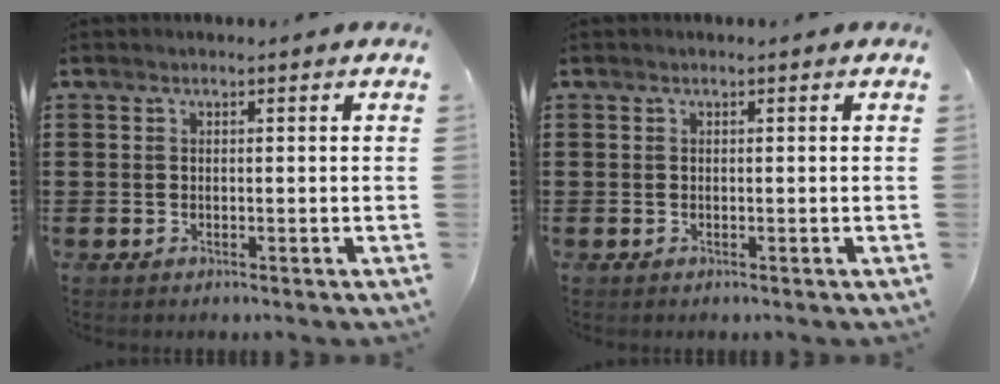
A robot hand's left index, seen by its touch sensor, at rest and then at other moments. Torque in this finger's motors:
{"motor_torque": [-0.02, -0.02, 0.01, -0.01]}